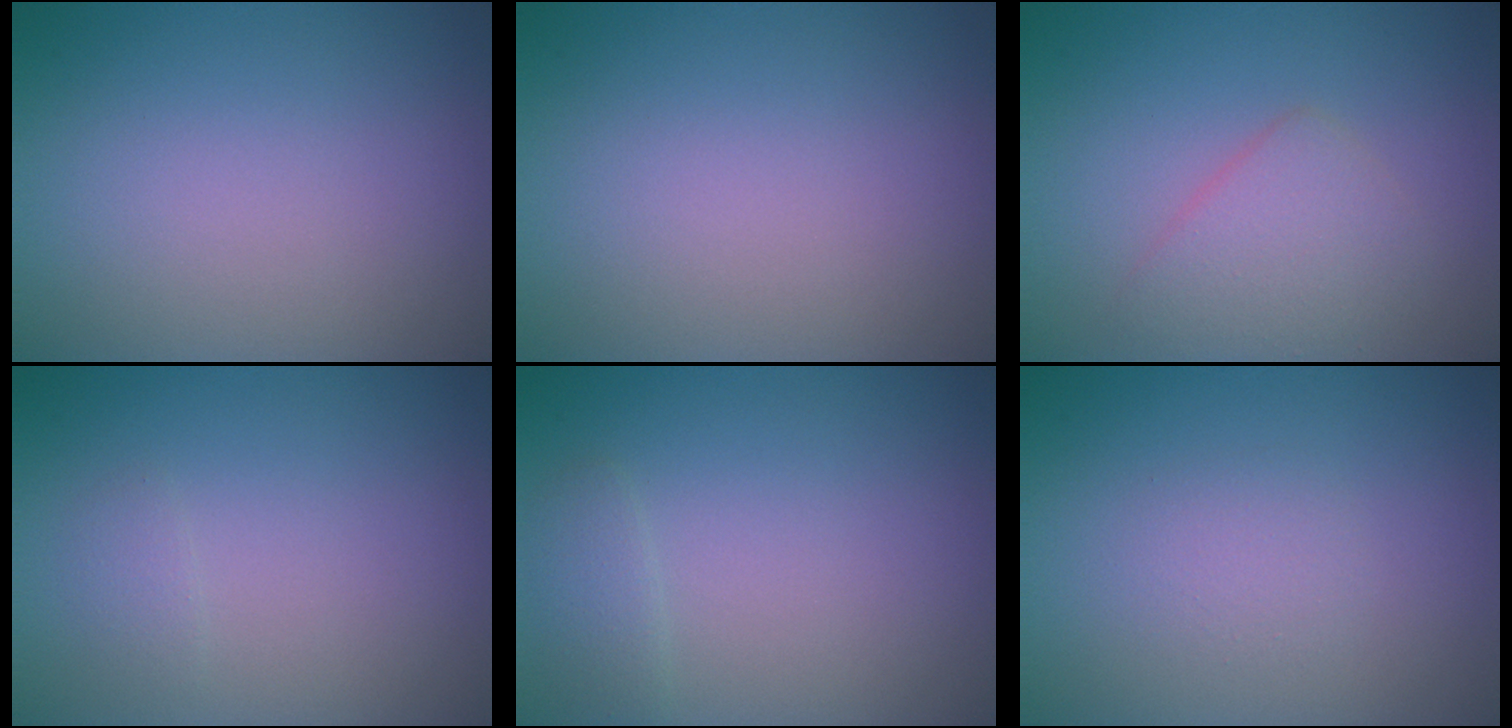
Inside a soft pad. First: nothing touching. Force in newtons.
{"total": 0.0}
{"total": 2.8, "press": 2.8, "slide": 0.1}
{"total": 0.7, "press": 0.7, "slide": 0.0}
{"total": 1.0, "press": 1.0, "slide": 0.2}
{"total": 1.2, "press": 1.2, "slide": 0.0}